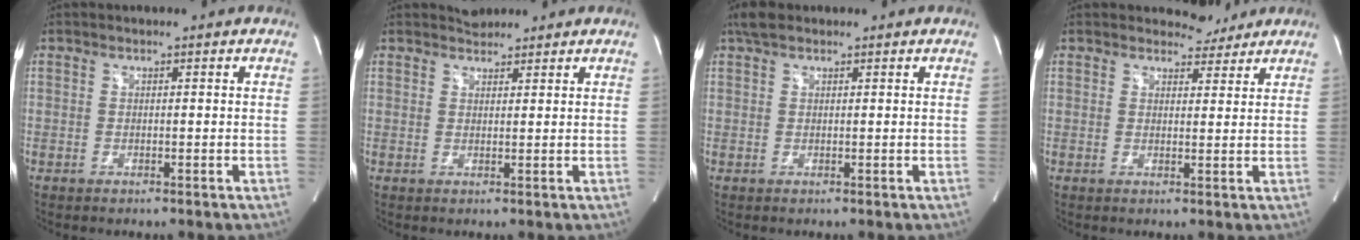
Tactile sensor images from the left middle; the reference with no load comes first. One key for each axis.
{"total": 2.0, "fx": 1.9, "fy": 0.7, "fz": -0.1, "tx": -0.003, "ty": 0.008, "tz": 0.031}
{"total": 2.5, "fx": 1.8, "fy": 1.2, "fz": 1.2, "tx": -0.027, "ty": 0.020, "tz": 0.034}
{"total": 3.2, "fx": 2.9, "fy": 1.3, "fz": -0.1, "tx": 0.000, "ty": -0.004, "tz": 0.035}